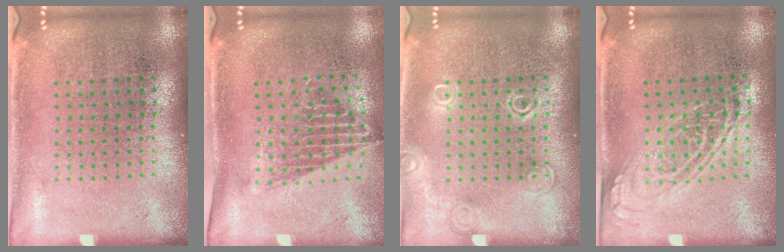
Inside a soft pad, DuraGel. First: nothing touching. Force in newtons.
{"total": 1.4, "press": 1.1, "slide": 0.9}
{"total": 1.7, "press": 1.7, "slide": 0.3}
{"total": 1.4, "press": 1.2, "slide": 0.8}